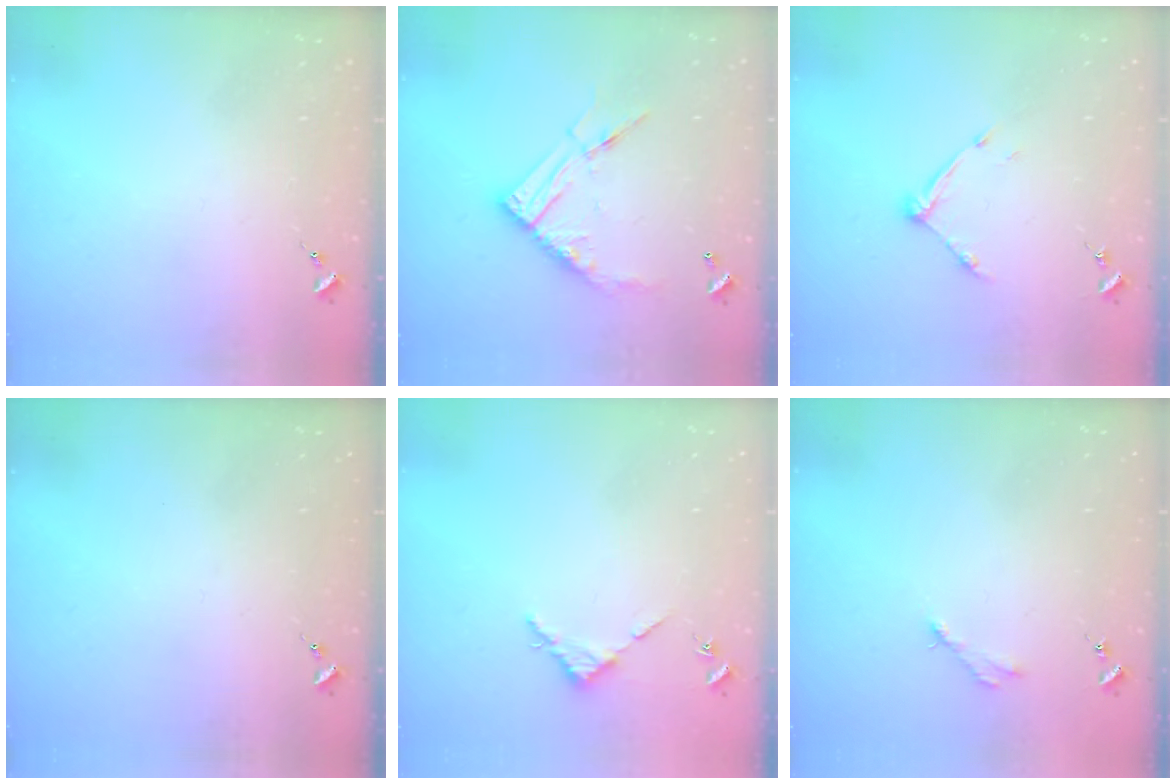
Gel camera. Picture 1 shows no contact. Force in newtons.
{"total": 14.1, "press": 14.0, "slide": 1.4}
{"total": 8.4, "press": 8.4, "slide": 0.5}
{"total": 0.0}
{"total": 2.7, "press": 2.7, "slide": 0.3}
{"total": 2.8, "press": 2.8, "slide": 0.4}